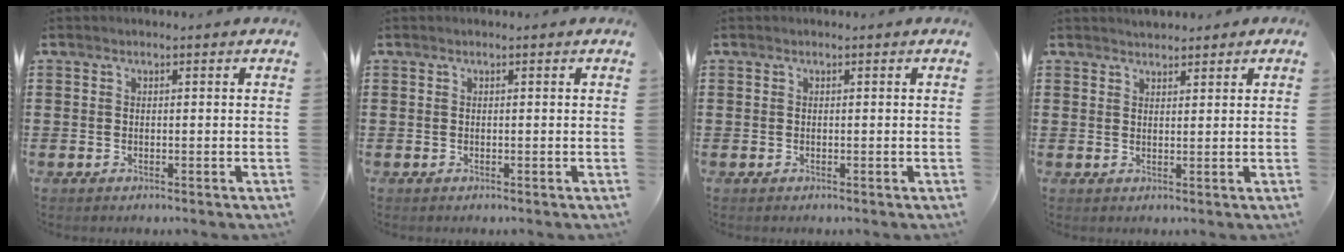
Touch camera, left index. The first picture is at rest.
{"total": 0.0}
{"total": 0.0}
{"total": 1.7, "force": [1.6, 0.5, -0.2], "torque": [0.000, 0.006, 0.033]}